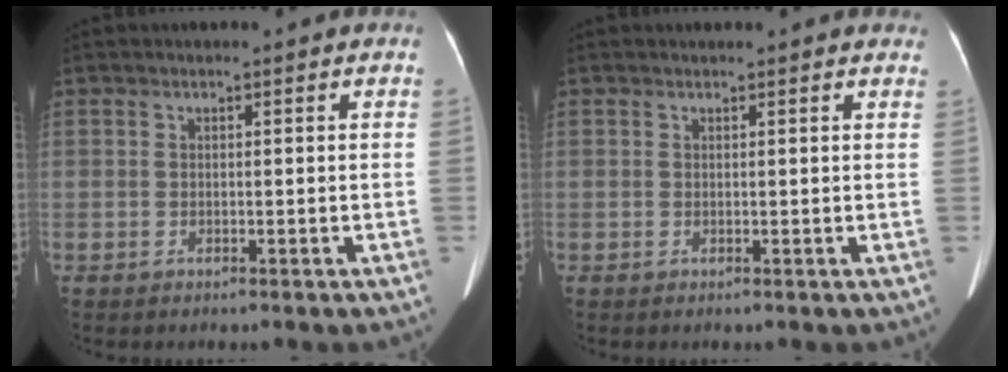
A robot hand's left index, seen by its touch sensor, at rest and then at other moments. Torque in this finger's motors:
{"motor_torque": [-0.03, 0.04, -0.15, -0.08]}